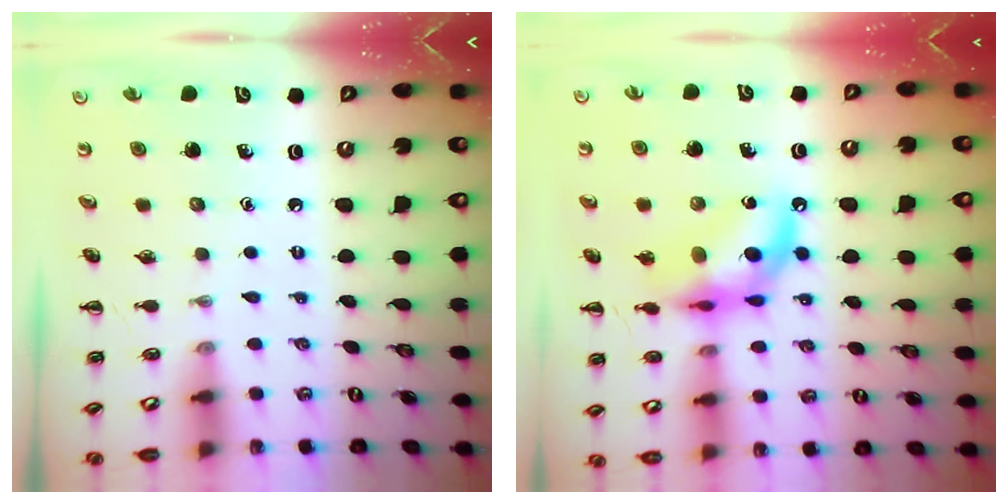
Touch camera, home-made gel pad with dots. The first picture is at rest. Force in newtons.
{"total": 13.4, "press": 13.0, "slide": 3.6}